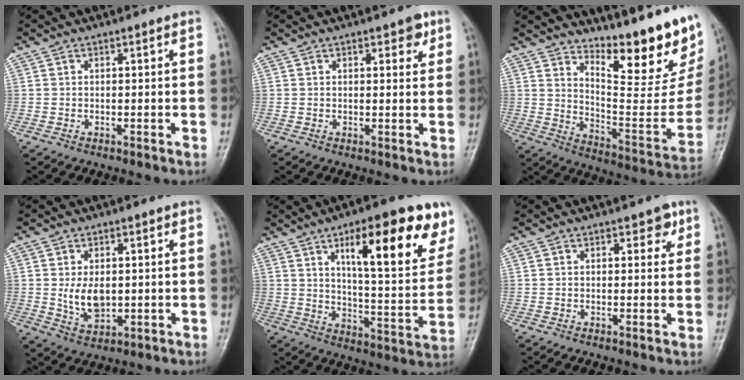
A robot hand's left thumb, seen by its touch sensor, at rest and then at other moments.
{"total": 2.9, "force": [1.6, 1.4, 1.9], "torque": [-0.009, -0.006, 0.018]}
{"total": 21.9, "force": [15.9, 6.5, 13.5], "torque": [-0.158, -0.124, 0.230]}
{"total": 6.2, "force": [0.4, 4.0, 4.7], "torque": [-0.072, -0.012, 0.018]}
{"total": 21.3, "force": [10.7, 6.7, 17.1], "torque": [-0.198, -0.040, 0.159]}
{"total": 2.9, "force": [1.6, 1.7, 1.8], "torque": [-0.003, -0.005, 0.017]}